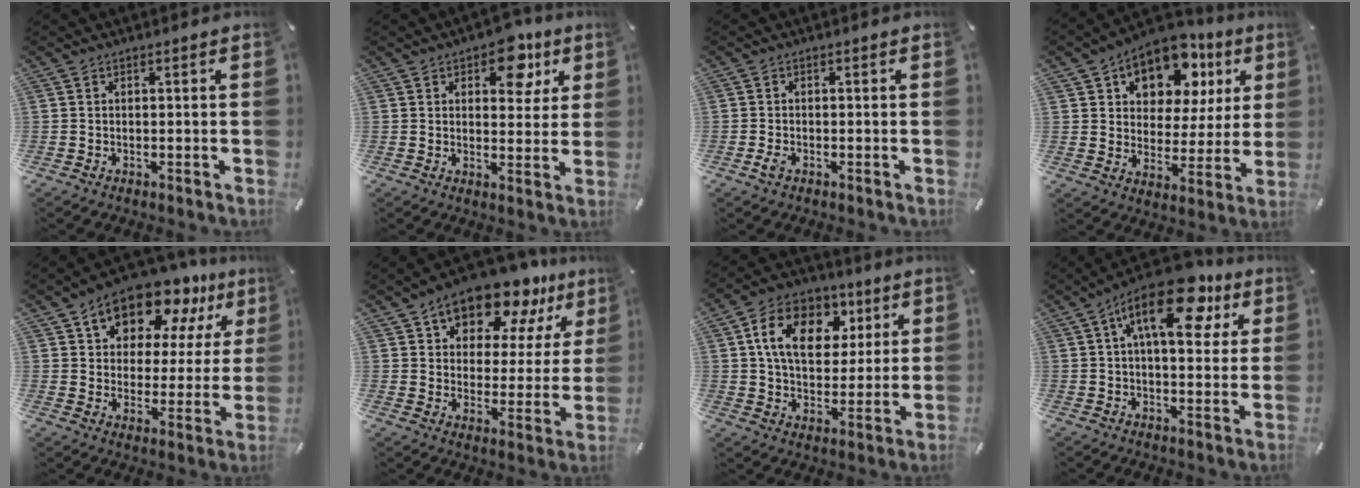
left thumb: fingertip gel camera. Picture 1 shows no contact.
{"total": 10.1, "force": [5.4, 6.0, 6.0], "torque": [-0.055, -0.028, 0.086]}
{"total": 1.7, "force": [-0.8, 0.9, 1.2], "torque": [-0.029, -0.003, -0.014]}
{"total": 13.4, "force": [8.1, 8.7, 6.2], "torque": [-0.093, -0.057, 0.140]}
{"total": 13.6, "force": [10.2, 7.7, 4.6], "torque": [-0.077, -0.083, 0.181]}
{"total": 14.4, "force": [11.6, 6.9, 5.0], "torque": [-0.084, -0.089, 0.205]}
{"total": 14.4, "force": [5.3, 10.5, 8.4], "torque": [-0.134, -0.004, 0.097]}
{"total": 16.8, "force": [7.6, 7.8, 12.9], "torque": [-0.191, -0.025, 0.125]}